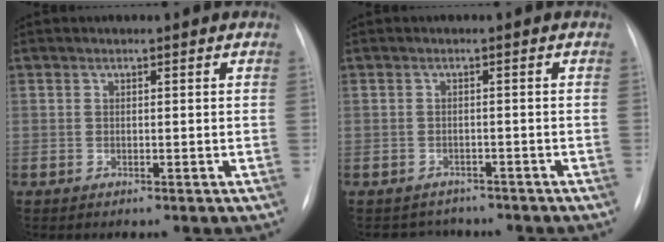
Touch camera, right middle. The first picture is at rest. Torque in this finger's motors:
{"motor_torque": [0.22, -0.23, -0.02, -0.01]}